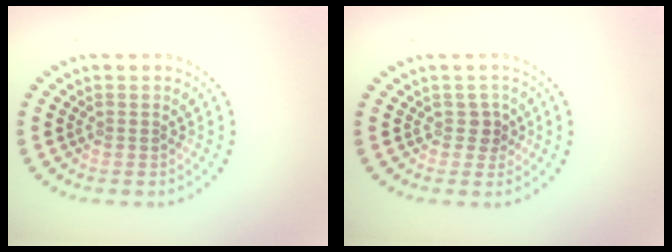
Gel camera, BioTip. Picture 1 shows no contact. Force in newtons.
{"total": 1.2, "press": 0.9, "slide": 0.7}